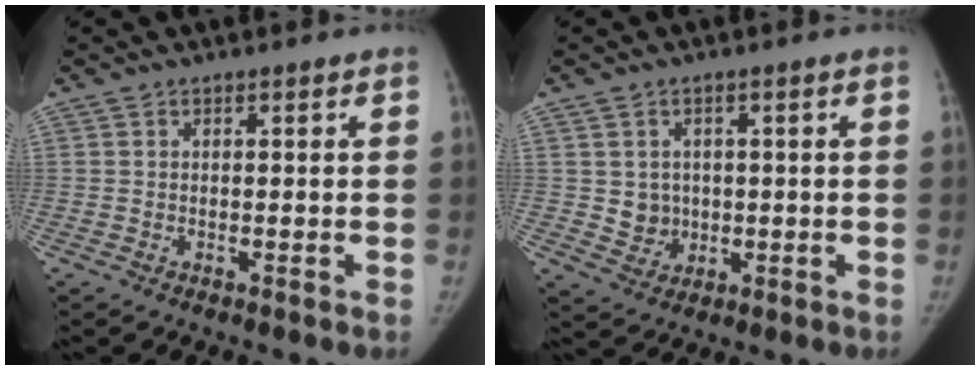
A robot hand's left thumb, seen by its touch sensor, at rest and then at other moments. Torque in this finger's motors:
{"motor_torque": [-0.01, 0.10, 0.33, -0.32, -0.02]}